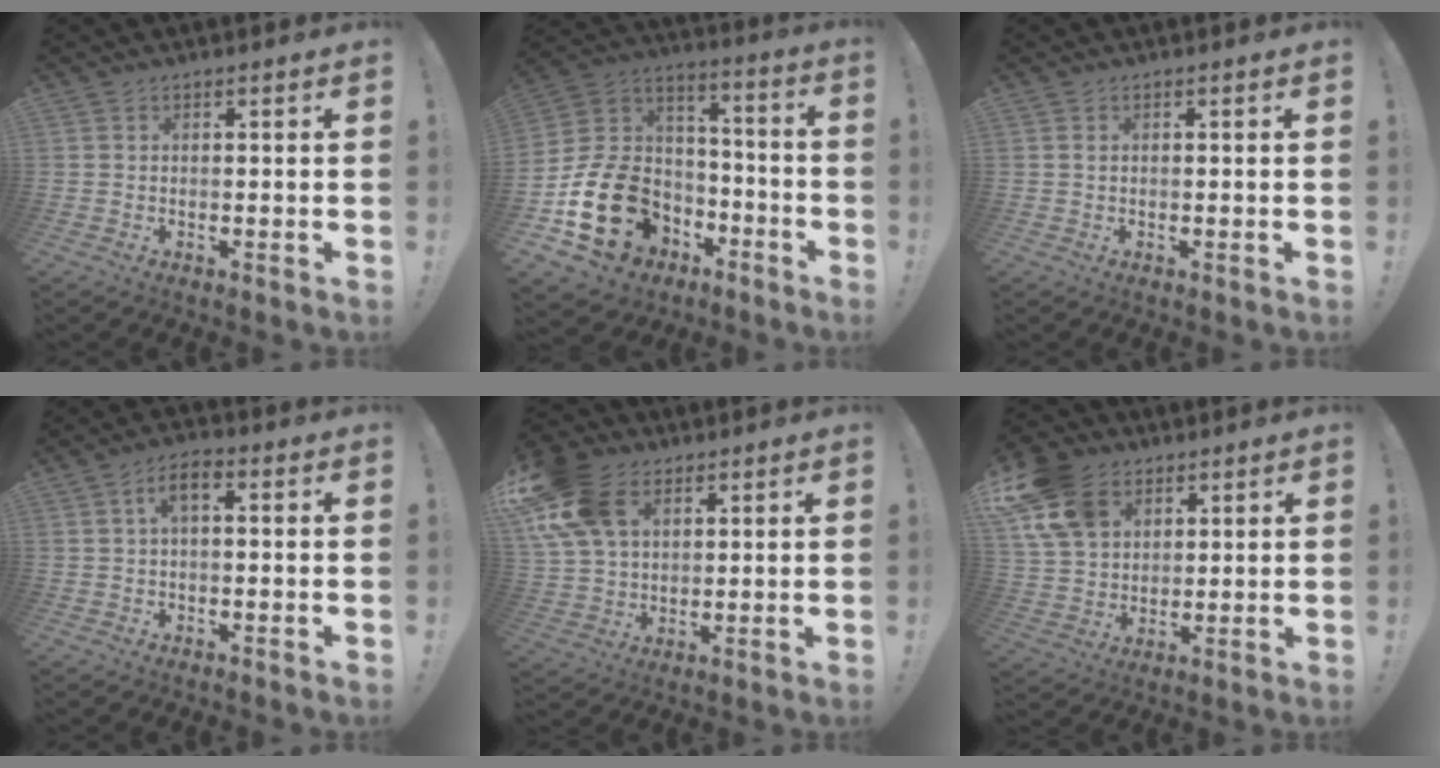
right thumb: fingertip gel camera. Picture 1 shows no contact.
{"total": 21.5, "force": [-7.4, 16.1, 12.0], "torque": [-0.221, 0.040, -0.105]}
{"total": 0.6, "force": [0.1, 0.2, 0.6], "torque": [-0.006, -0.001, 0.001]}
{"total": 4.7, "force": [0.7, 2.0, 4.2], "torque": [-0.070, 0.006, 0.011]}
{"total": 18.4, "force": [7.4, 12.7, 11.0], "torque": [-0.219, -0.021, 0.141]}
{"total": 16.1, "force": [7.7, 11.6, 8.0], "torque": [-0.153, -0.033, 0.152]}